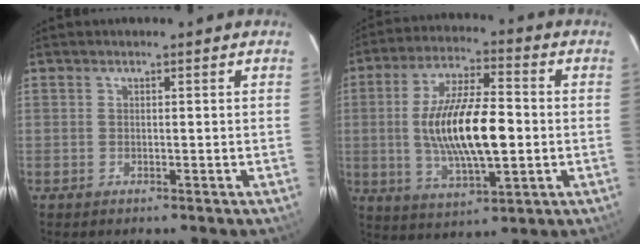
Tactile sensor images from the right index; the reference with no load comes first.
{"total": 16.5, "force": [-1.3, 5.4, 15.5], "torque": [-0.291, -0.003, -0.019]}